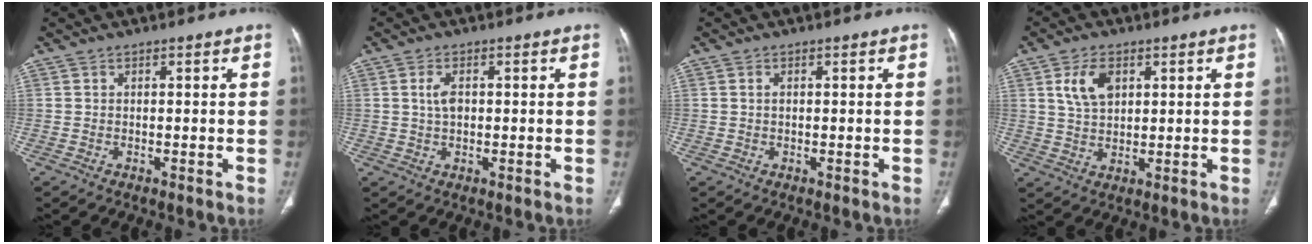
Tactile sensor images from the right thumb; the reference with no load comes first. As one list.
[{"total": 3.2, "force": [0.6, 1.8, 2.5], "torque": [-0.051, 0.003, 0.011]}, {"total": 0.8, "force": [0.2, 0.5, 0.6], "torque": [-0.014, 0.003, 0.006]}, {"total": 6.8, "force": [2.6, 4.2, 4.7], "torque": [-0.079, -0.008, 0.053]}]